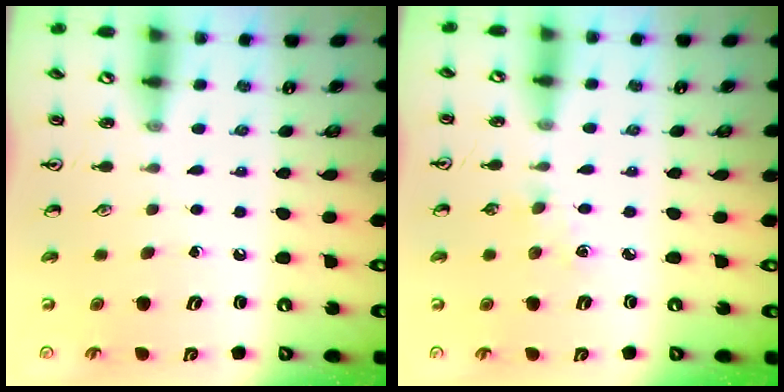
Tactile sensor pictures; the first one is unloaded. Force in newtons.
{"total": 2.9, "press": 2.9, "slide": 0.4}